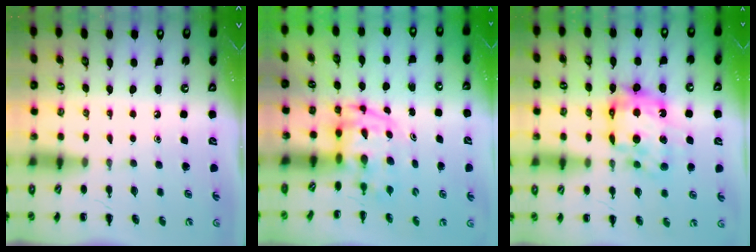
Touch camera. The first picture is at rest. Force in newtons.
{"total": 3.9, "press": 3.8, "slide": 0.7}
{"total": 15.0, "press": 14.9, "slide": 1.5}